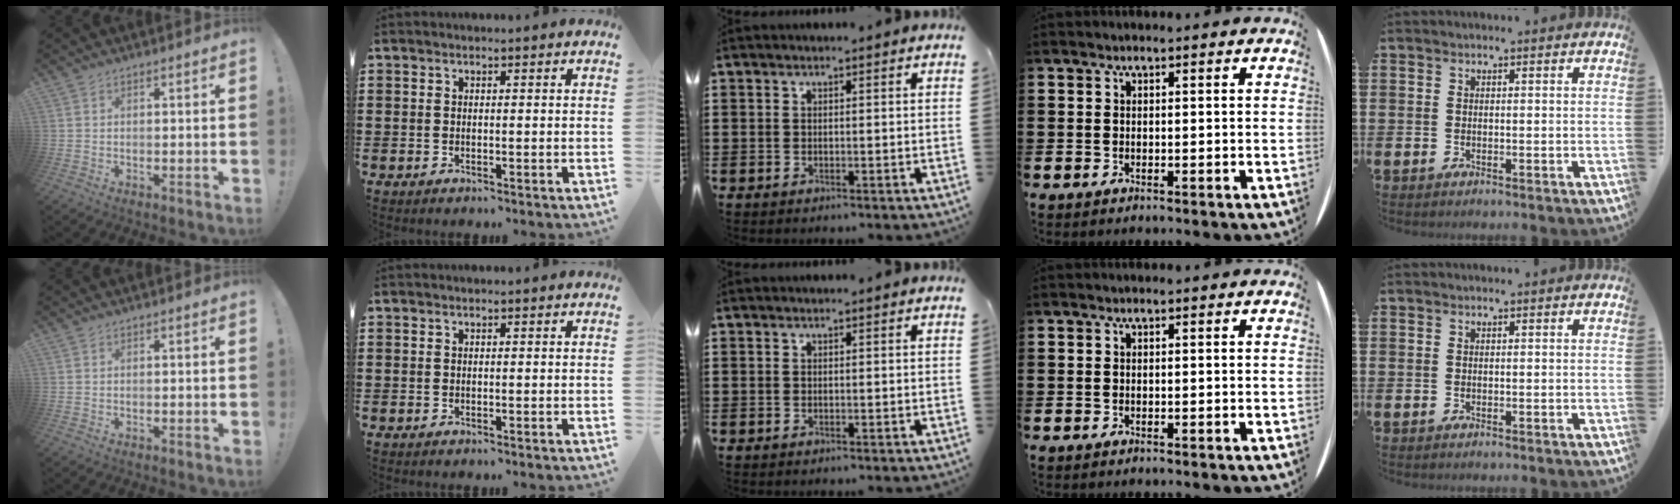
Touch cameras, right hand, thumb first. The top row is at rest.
{}